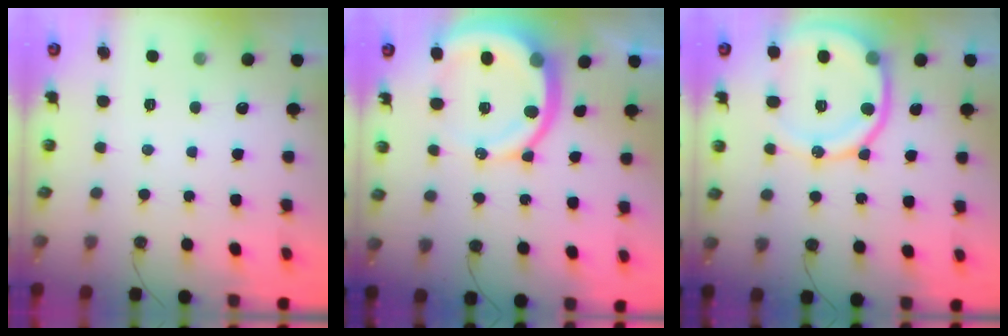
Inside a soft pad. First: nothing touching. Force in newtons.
{"total": 14.4, "press": 14.3, "slide": 1.9}
{"total": 15.8, "press": 15.6, "slide": 2.0}